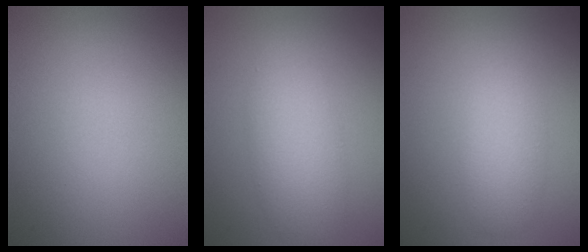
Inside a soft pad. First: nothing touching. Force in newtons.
{"total": 4.0, "press": 4.0, "slide": 0.2}
{"total": 2.9, "press": 2.9, "slide": 0.0}